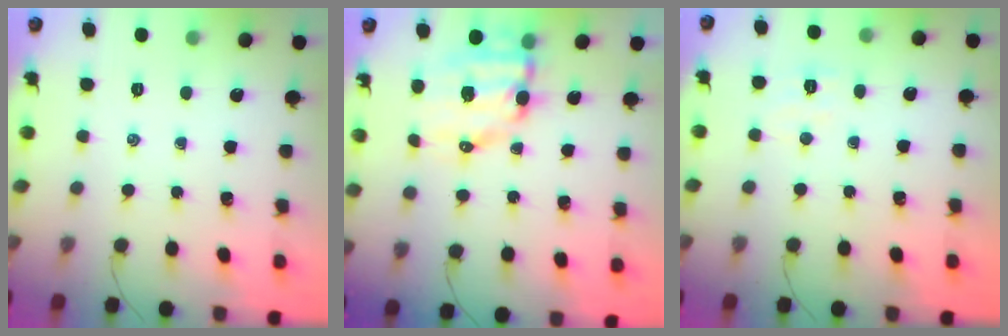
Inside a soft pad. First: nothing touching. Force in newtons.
{"total": 10.3, "press": 10.2, "slide": 1.8}
{"total": 4.5, "press": 4.4, "slide": 1.1}